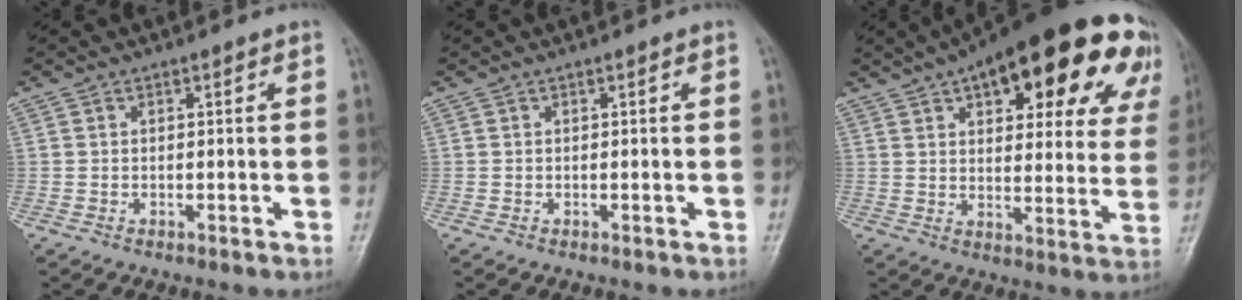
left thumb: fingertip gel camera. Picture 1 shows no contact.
{"total": 0.0}
{"total": 28.9, "force": [15.0, 12.0, 21.5], "torque": [-0.261, -0.003, 0.196]}